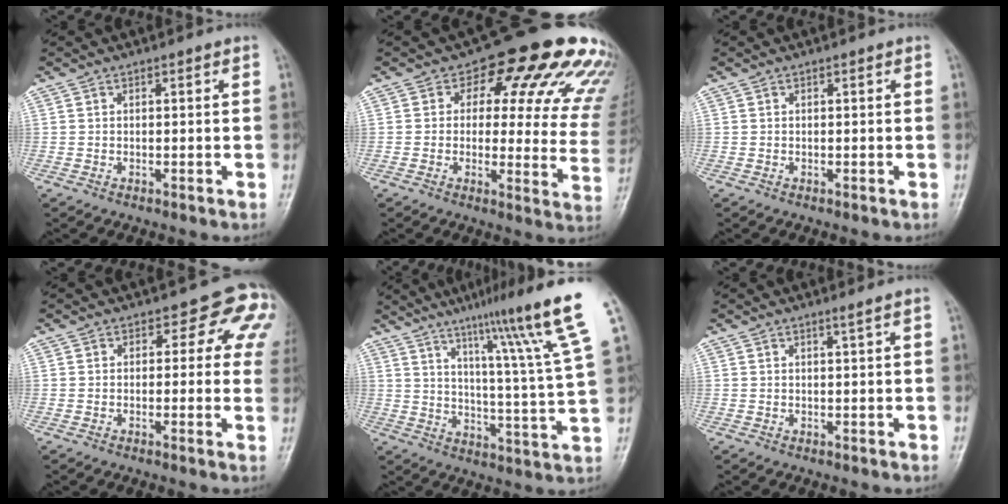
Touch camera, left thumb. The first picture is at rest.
{"total": 20.3, "force": [11.6, 10.2, 13.1], "torque": [-0.108, -0.031, 0.114]}
{"total": 0.0}
{"total": 7.3, "force": [2.9, 4.8, 4.6], "torque": [-0.011, -0.006, 0.012]}
{"total": 18.5, "force": [11.4, -0.9, 14.5], "torque": [-0.205, -0.064, 0.157]}
{"total": 1.0, "force": [0.6, -0.4, 0.7], "torque": [-0.023, -0.009, 0.014]}